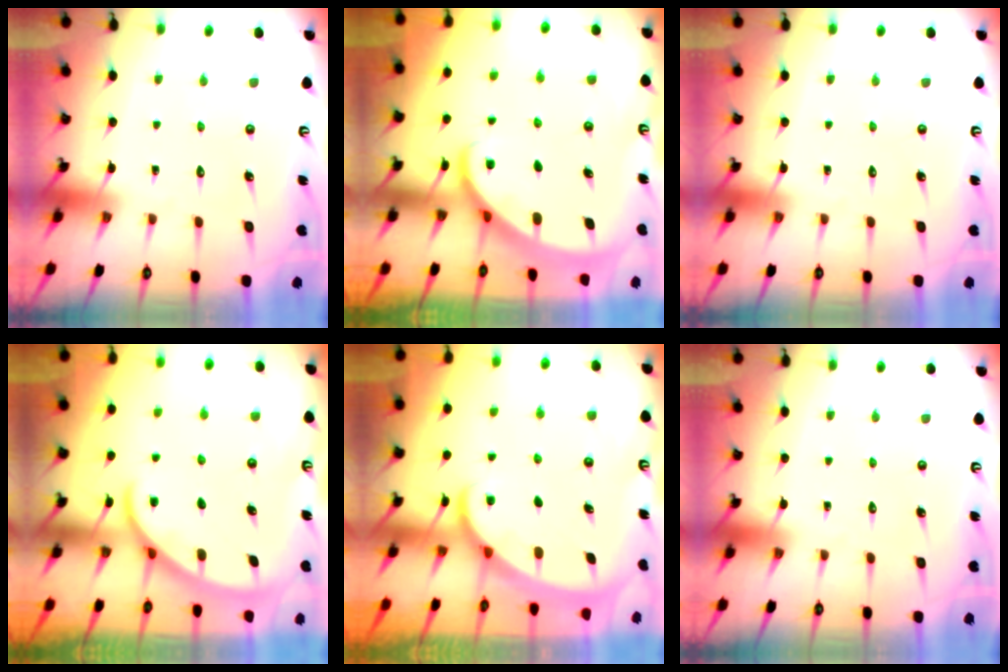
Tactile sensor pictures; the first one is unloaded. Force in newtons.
{"total": 2.3, "press": 2.3, "slide": 0.2}
{"total": 0.0}
{"total": 3.8, "press": 3.8, "slide": 0.4}
{"total": 2.3, "press": 2.2, "slide": 0.3}
{"total": 0.0}